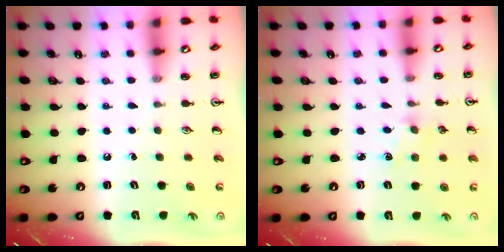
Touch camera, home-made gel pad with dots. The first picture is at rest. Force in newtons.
{"total": 2.5, "press": 2.5, "slide": 0.3}